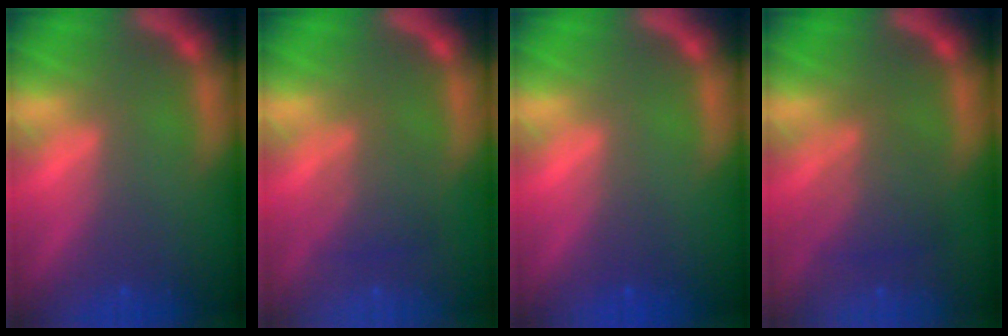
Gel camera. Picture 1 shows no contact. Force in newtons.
{"total": 3.0}
{"total": 1.0}
{"total": 3.5}